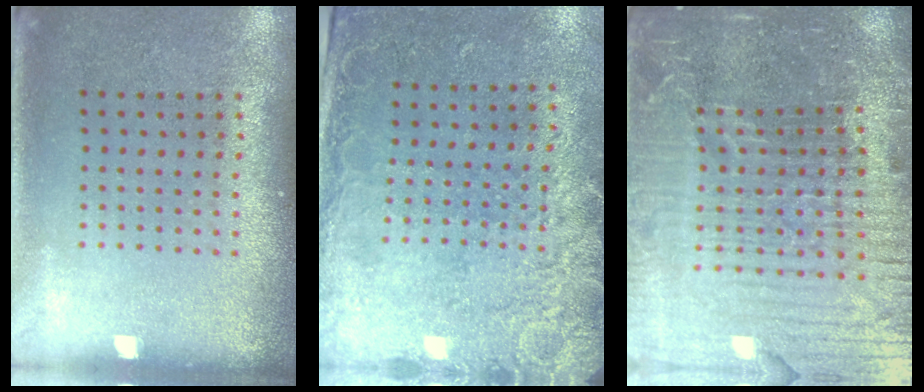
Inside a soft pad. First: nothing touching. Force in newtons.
{"total": 2.6, "press": 2.1, "slide": 1.5}
{"total": 6.5, "press": 5.7, "slide": 3.2}